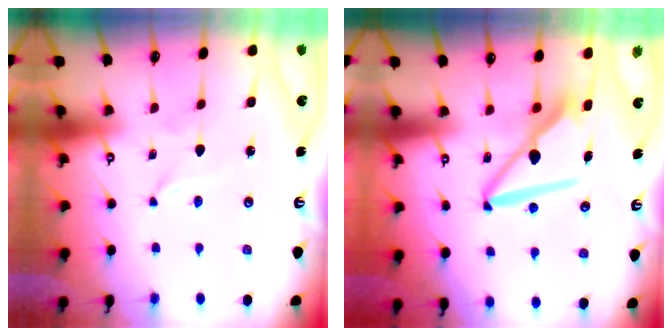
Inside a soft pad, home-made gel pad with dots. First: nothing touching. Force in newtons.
{"total": 9.9, "press": 9.8, "slide": 1.2}